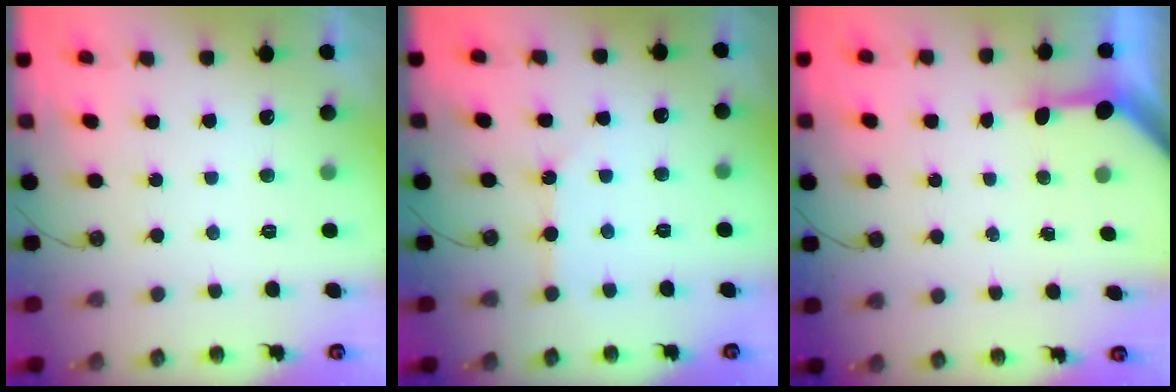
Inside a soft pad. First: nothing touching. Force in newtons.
{"total": 2.4, "press": 2.4, "slide": 0.2}
{"total": 3.4, "press": 3.3, "slide": 0.4}